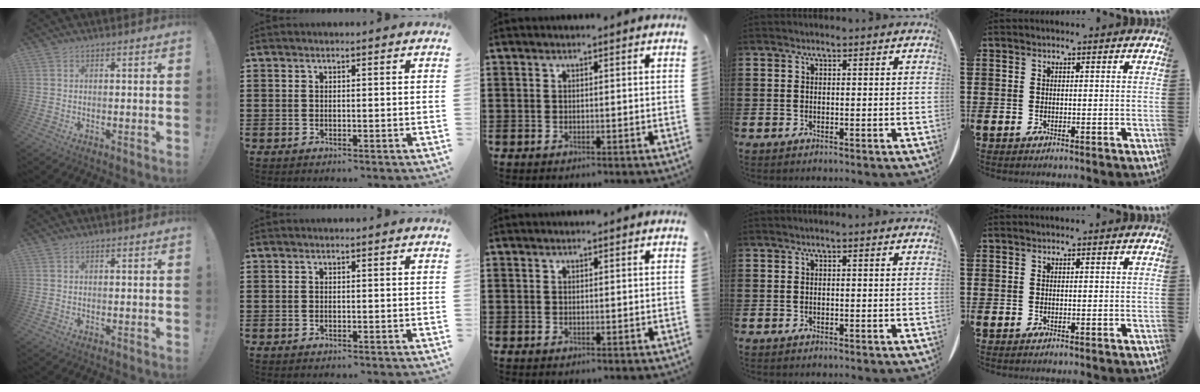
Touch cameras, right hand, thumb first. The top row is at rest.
{}